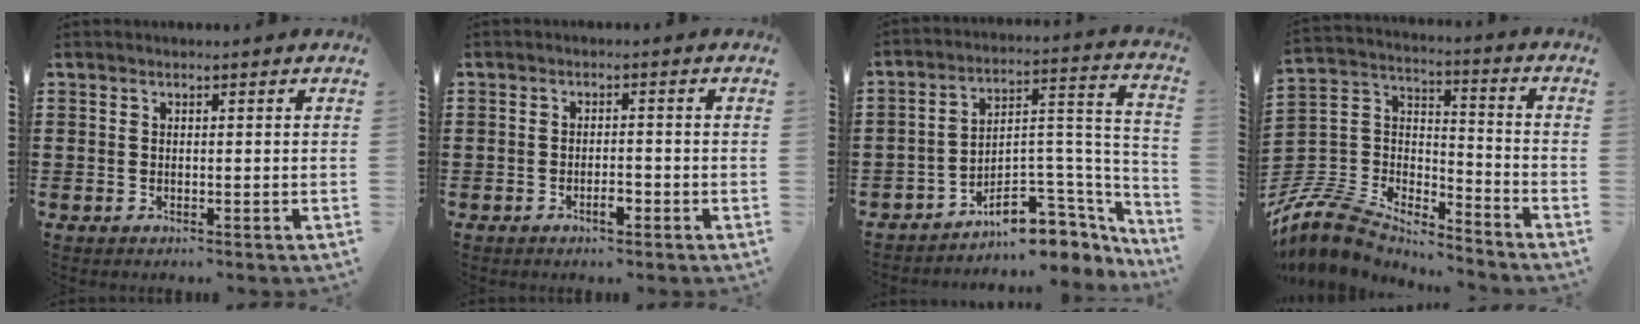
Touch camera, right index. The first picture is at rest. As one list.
[{"total": 2.6, "force": [-1.4, 0.9, 2.1], "torque": [-0.038, 0.002, -0.025]}, {"total": 7.4, "force": [-5.1, 3.7, 3.8], "torque": [-0.063, 0.006, -0.091]}, {"total": 9.3, "force": [-8.4, 2.9, 2.5], "torque": [-0.083, -0.001, -0.174]}]